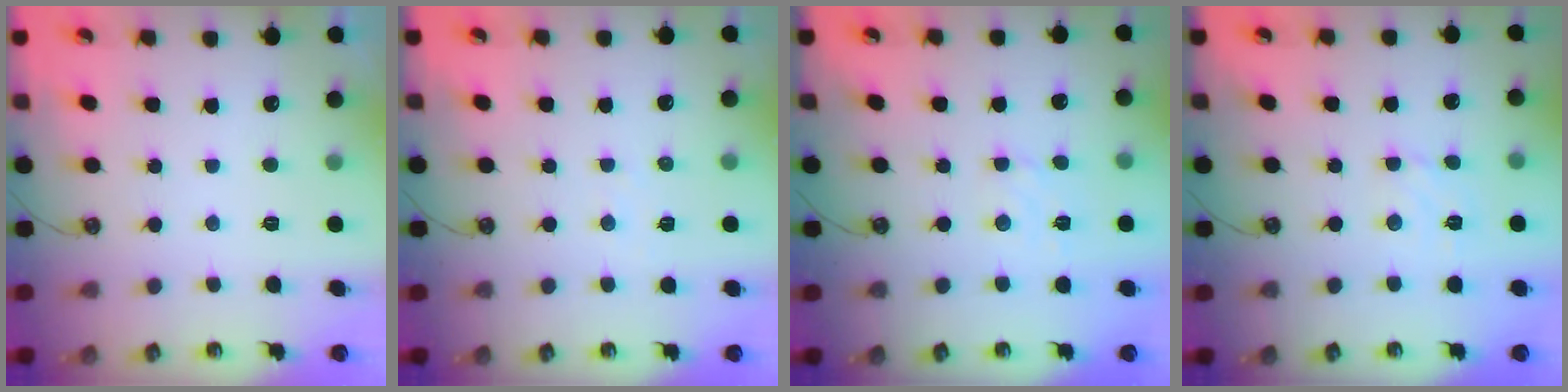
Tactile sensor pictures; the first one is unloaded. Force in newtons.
{"total": 3.0, "press": 3.0, "slide": 0.4}
{"total": 2.8, "press": 2.7, "slide": 0.4}
{"total": 2.5, "press": 2.5, "slide": 0.3}